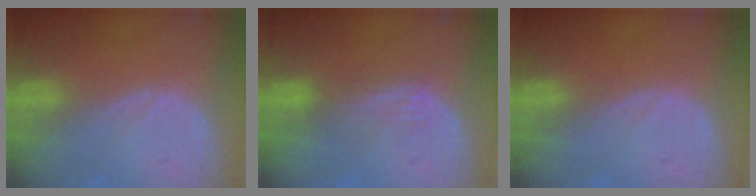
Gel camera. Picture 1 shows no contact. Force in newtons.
{"total": 2.9, "press": 2.9, "slide": 0.2}
{"total": 0.0}